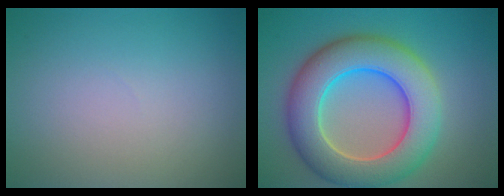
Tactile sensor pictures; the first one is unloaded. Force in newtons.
{"total": 10.1, "press": 10.0, "slide": 0.7}